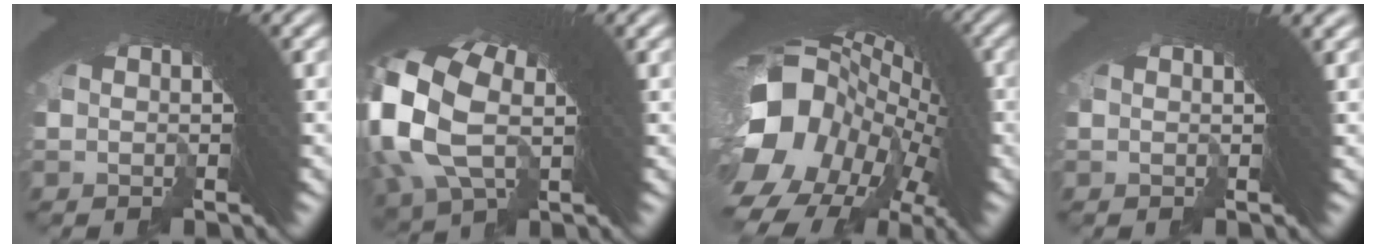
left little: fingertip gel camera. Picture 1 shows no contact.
{"total": 6.1, "force": [0.7, 4.2, 4.4], "torque": [-0.126, -0.004, 0.018]}
{"total": 16.5, "force": [-0.1, 11.2, 12.1], "torque": [-0.188, -0.003, -0.001]}
{"total": 1.7, "force": [0.8, 0.0, 1.5], "torque": [-0.013, 0.012, 0.008]}